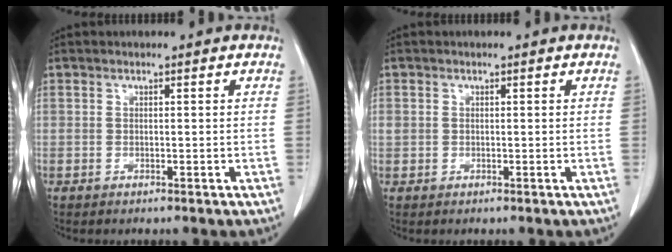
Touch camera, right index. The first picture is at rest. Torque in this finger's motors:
{"motor_torque": [0.68, -0.12, 0.10, 0.05]}